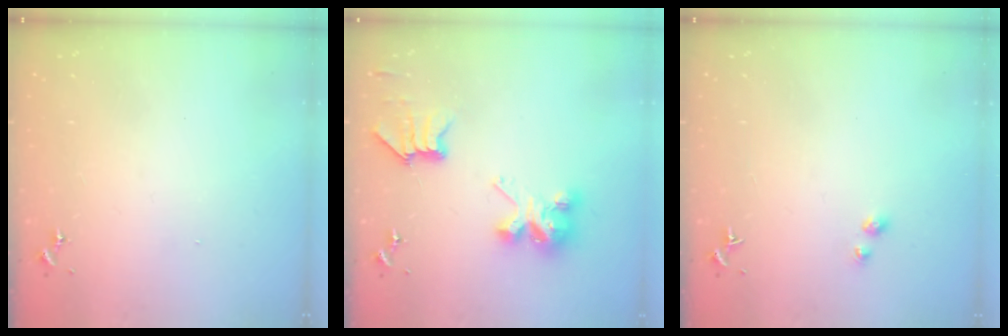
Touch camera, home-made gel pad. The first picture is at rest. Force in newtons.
{"total": 7.9, "press": 7.9, "slide": 0.1}
{"total": 2.7, "press": 2.7, "slide": 0.2}